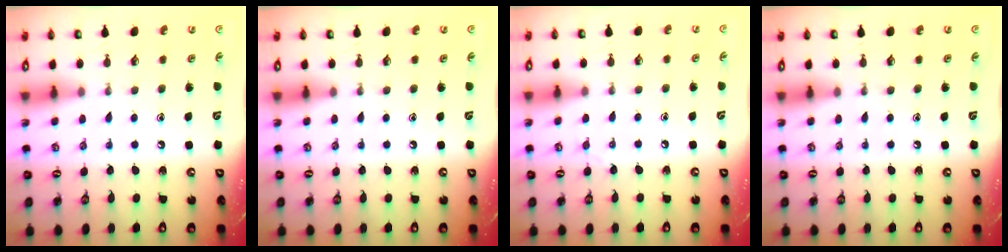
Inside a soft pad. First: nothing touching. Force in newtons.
{"total": 0.0}
{"total": 4.6, "press": 4.5, "slide": 0.6}
{"total": 0.0}